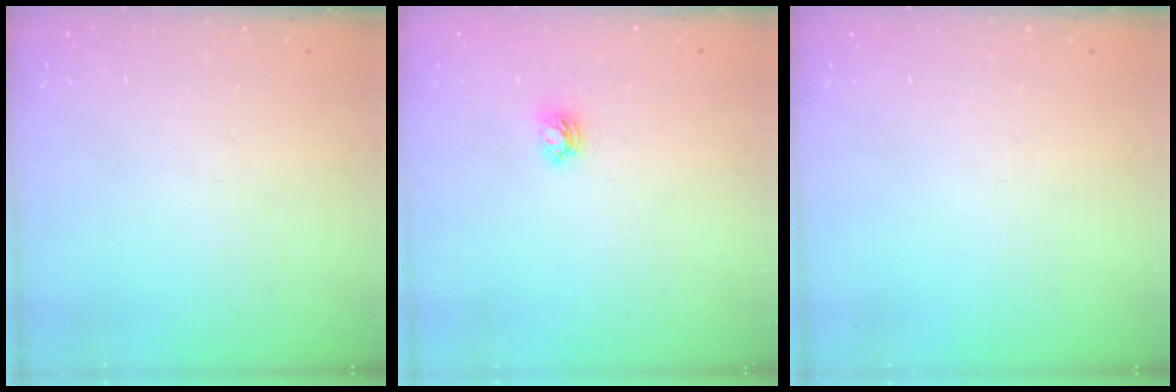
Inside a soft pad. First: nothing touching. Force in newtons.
{"total": 3.9, "press": 3.9, "slide": 0.4}
{"total": 0.0}